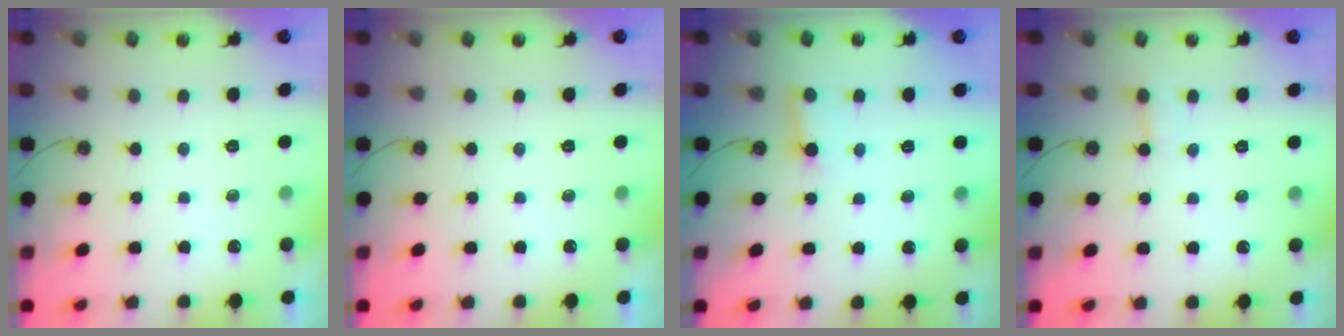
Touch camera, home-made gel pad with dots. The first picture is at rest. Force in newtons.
{"total": 0.0}
{"total": 2.7, "press": 2.7, "slide": 0.0}
{"total": 3.5, "press": 3.5, "slide": 0.3}